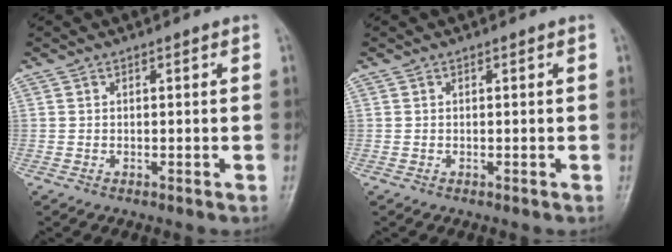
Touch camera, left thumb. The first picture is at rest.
{"total": 0.0}